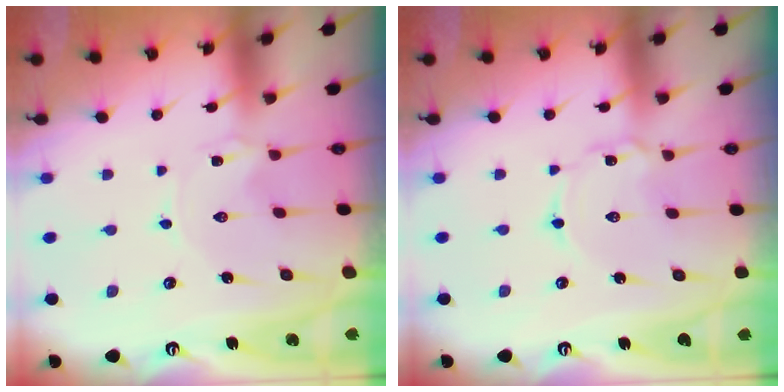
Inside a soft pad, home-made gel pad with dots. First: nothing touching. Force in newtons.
{"total": 2.0, "press": 2.0, "slide": 0.2}